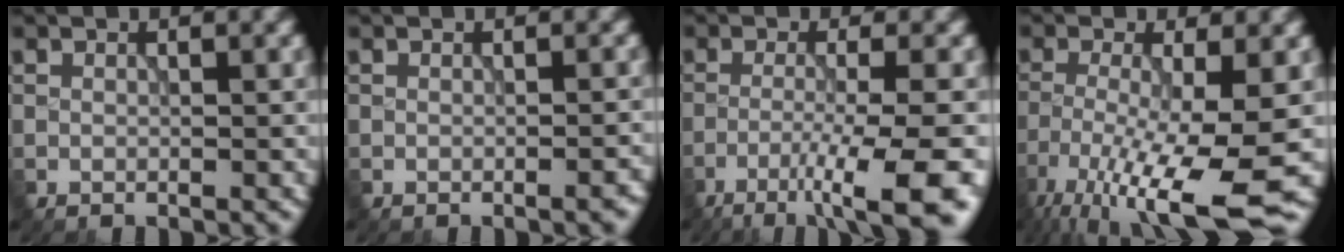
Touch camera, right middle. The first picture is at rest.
{"total": 1.0, "force": [-0.6, 0.3, 0.8], "torque": [-0.010, 0.001, -0.011]}
{"total": 7.8, "force": [-4.2, 1.1, 6.5], "torque": [-0.097, -0.001, -0.073]}
{"total": 9.9, "force": [-5.1, 2.0, 8.3], "torque": [-0.158, -0.019, -0.089]}